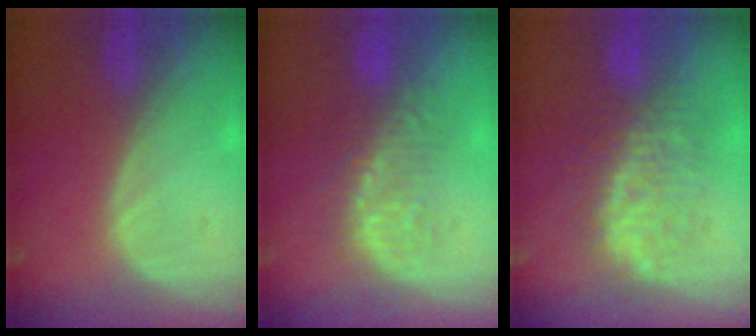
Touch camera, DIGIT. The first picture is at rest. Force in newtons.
{"total": 6.0, "press": 5.8, "slide": 1.4}
{"total": 8.1, "press": 8.1, "slide": 0.2}